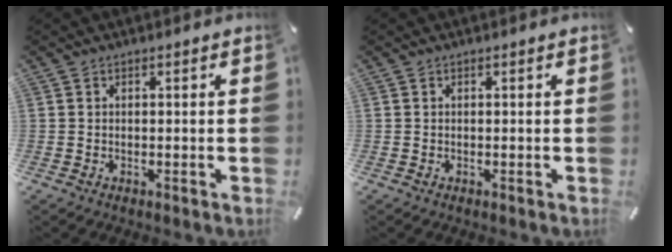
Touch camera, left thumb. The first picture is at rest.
{"total": 0.0}